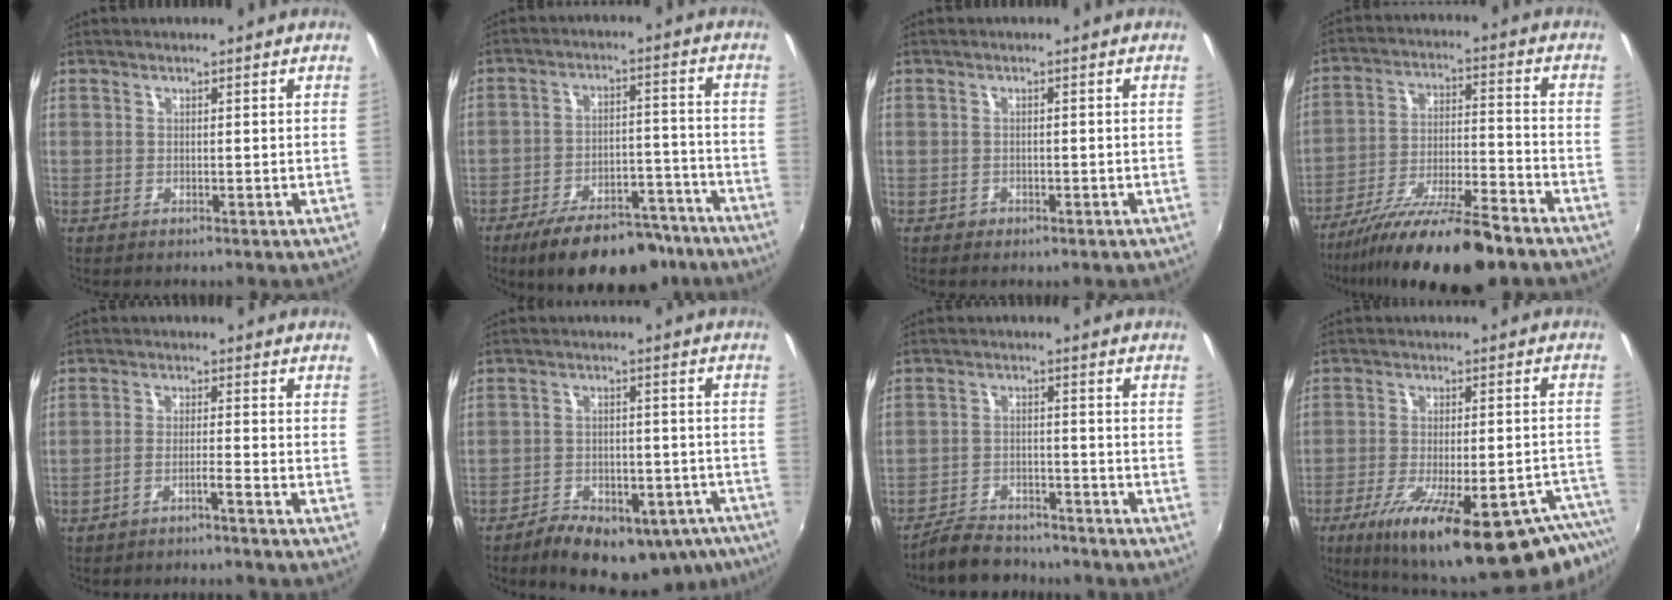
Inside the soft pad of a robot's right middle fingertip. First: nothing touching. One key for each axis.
{"total": 17.2, "fx": -13.4, "fy": 6.9, "fz": 8.3, "tx": -0.146, "ty": 0.008, "tz": -0.183}
{"total": 1.8, "fx": -0.9, "fy": 1.4, "fz": 0.5, "tx": -0.013, "ty": -0.005, "tz": -0.013}
{"total": 19.0, "fx": -14.8, "fy": 3.0, "fz": 11.4, "tx": -0.214, "ty": -0.042, "tz": -0.246}
{"total": 2.5, "fx": -2.0, "fy": -0.3, "fz": 1.5, "tx": -0.043, "ty": 0.006, "tz": -0.036}
{"total": 18.5, "fx": -13.2, "fy": 8.8, "fz": 9.6, "tx": -0.175, "ty": -0.003, "tz": -0.160}
{"total": 8.6, "fx": -7.7, "fy": 2.9, "fz": 2.4, "tx": -0.079, "ty": -0.005, "tz": -0.121}
{"total": 25.4, "fx": -17.6, "fy": 4.6, "fz": 17.7, "tx": -0.250, "ty": -0.053, "tz": -0.248}